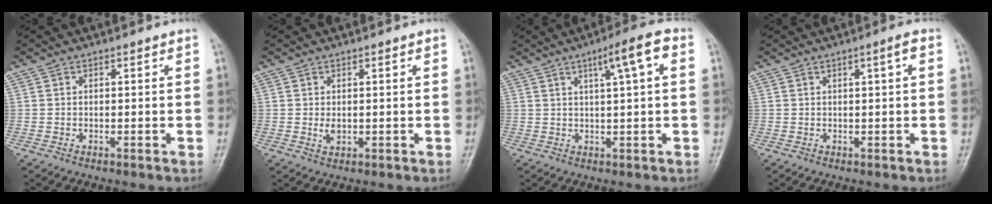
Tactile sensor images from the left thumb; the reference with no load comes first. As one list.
[{"total": 1.7, "force": [0.3, 0.9, 1.4], "torque": [-0.021, -0.005, 0.010]}, {"total": 6.9, "force": [2.5, 0.6, 6.4], "torque": [-0.105, 0.009, 0.039]}, {"total": 2.1, "force": [0.7, -0.1, 2.0], "torque": [-0.035, 0.001, 0.013]}]